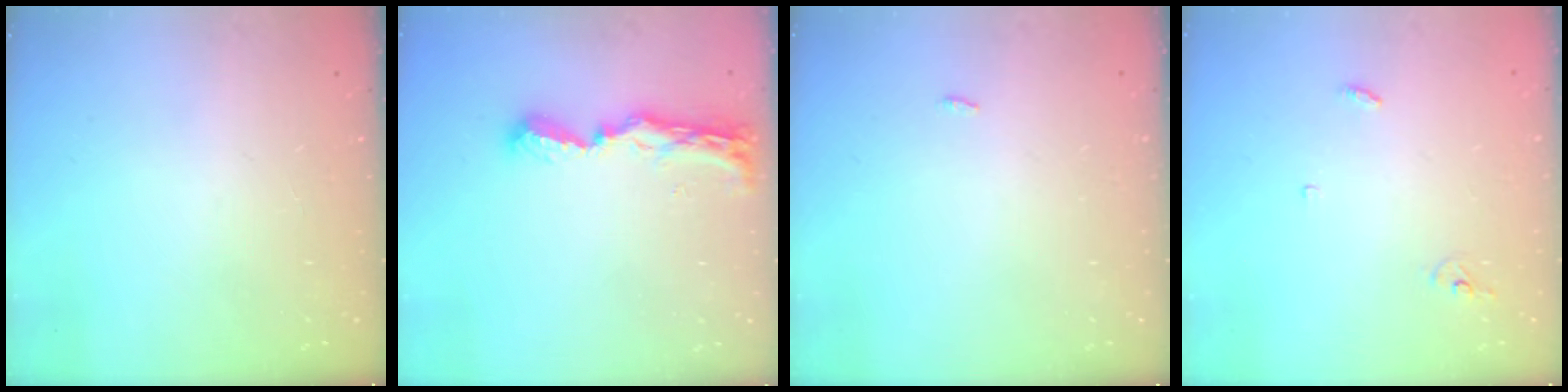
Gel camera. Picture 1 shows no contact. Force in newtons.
{"total": 8.7, "press": 8.7, "slide": 0.3}
{"total": 6.7, "press": 1.4, "slide": 6.6}
{"total": 2.9, "press": 2.9, "slide": 0.2}